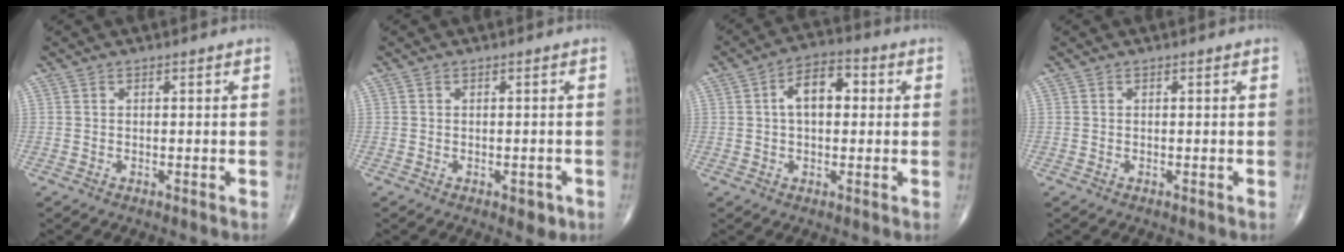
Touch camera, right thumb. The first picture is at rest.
{"total": 2.4, "force": [-1.0, 1.4, 1.7], "torque": [-0.008, 0.000, -0.009]}
{"total": 8.2, "force": [1.2, 4.7, 6.6], "torque": [-0.096, 0.022, 0.013]}
{"total": 0.0}